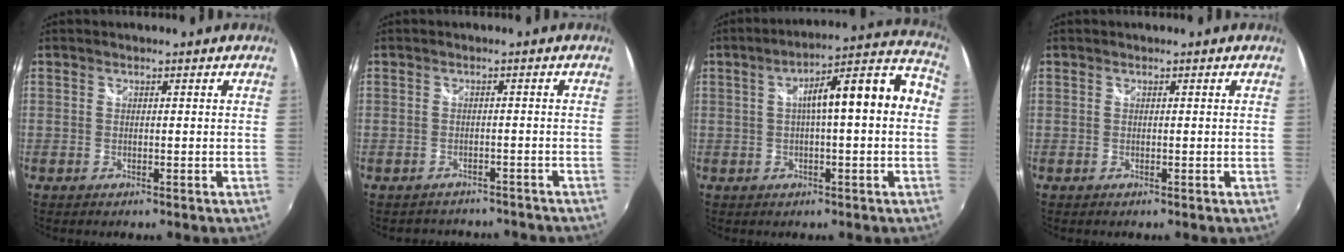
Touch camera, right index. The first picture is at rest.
{"total": 6.9, "force": [-6.2, 2.4, 1.8], "torque": [-0.040, -0.011, -0.077]}
{"total": 12.8, "force": [0.8, 1.8, 12.6], "torque": [-0.166, 0.049, 0.020]}
{"total": 0.0}